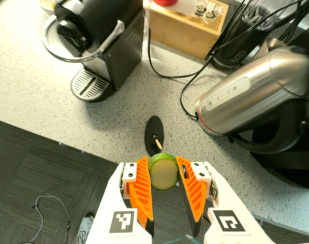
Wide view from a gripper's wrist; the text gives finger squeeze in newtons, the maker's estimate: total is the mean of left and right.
{"total": 9.1, "left": 8.6, "right": 9.6}